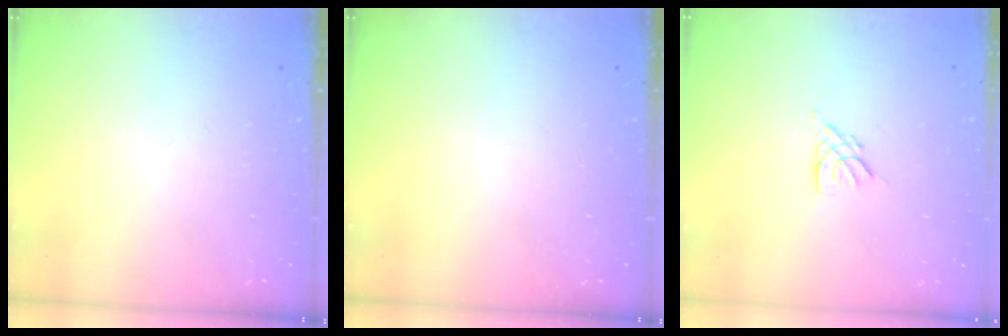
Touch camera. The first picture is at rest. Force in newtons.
{"total": 0.0}
{"total": 2.7, "press": 2.7, "slide": 0.5}